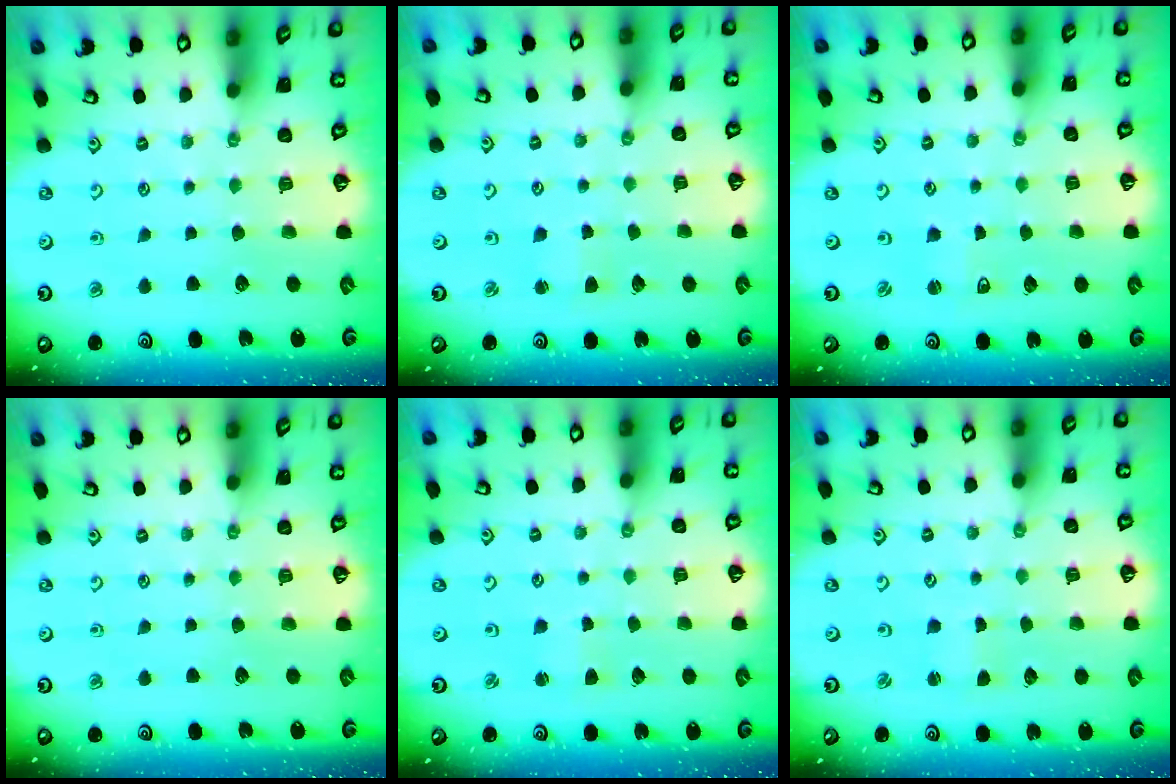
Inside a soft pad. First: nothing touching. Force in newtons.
{"total": 3.0, "press": 3.0, "slide": 0.3}
{"total": 2.1, "press": 2.0, "slide": 0.4}
{"total": 0.0}
{"total": 2.1, "press": 2.1, "slide": 0.3}
{"total": 0.9, "press": 0.9, "slide": 0.1}